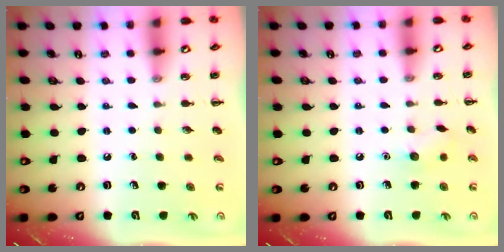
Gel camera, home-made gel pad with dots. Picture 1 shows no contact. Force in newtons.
{"total": 7.0, "press": 6.9, "slide": 1.3}